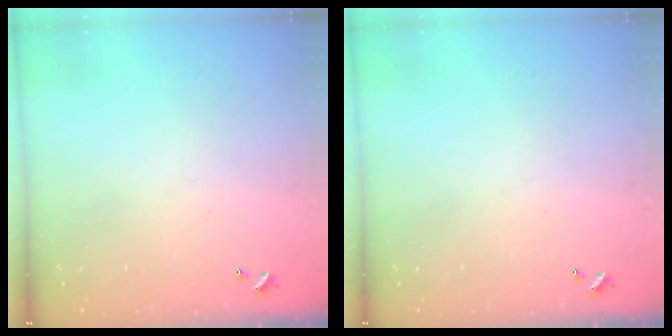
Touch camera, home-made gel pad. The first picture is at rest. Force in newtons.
{"total": 0.0}